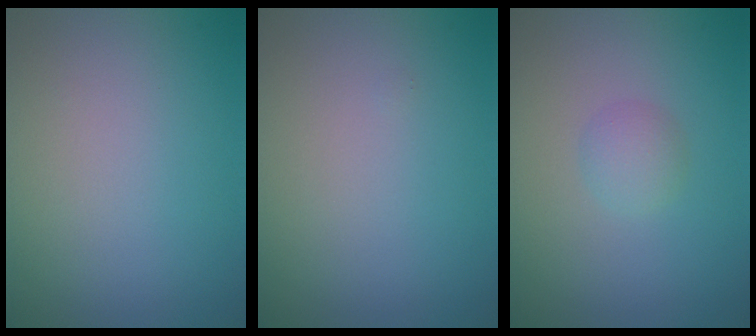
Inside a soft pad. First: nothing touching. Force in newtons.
{"total": 0.0}
{"total": 1.5, "press": 1.5, "slide": 0.1}